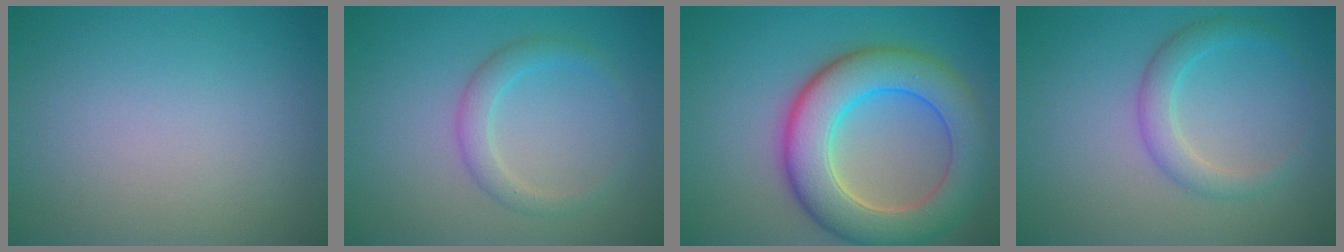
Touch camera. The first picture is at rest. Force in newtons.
{"total": 2.2, "press": 2.2, "slide": 0.0}
{"total": 9.4, "press": 9.3, "slide": 0.6}
{"total": 2.6, "press": 2.6, "slide": 0.0}